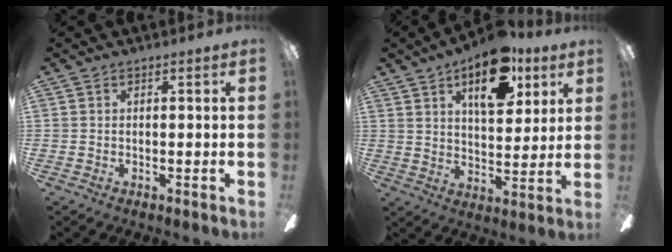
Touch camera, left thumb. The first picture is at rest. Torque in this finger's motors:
{"motor_torque": [0.37, 0.48, 1.30, -1.47, 0.10]}